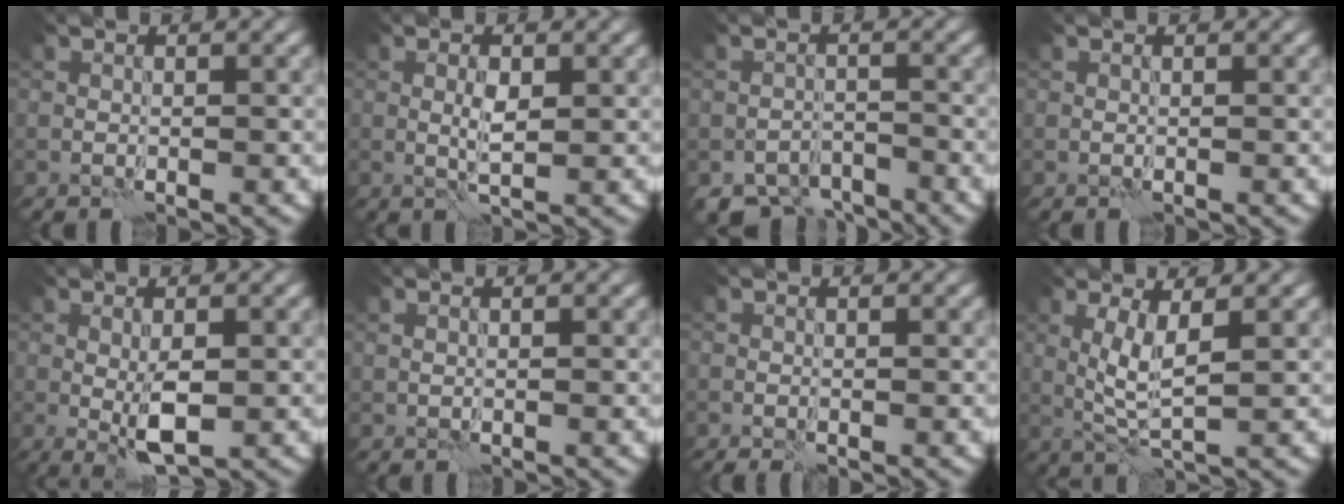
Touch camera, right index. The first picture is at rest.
{"total": 1.8, "force": [0.2, 0.4, 1.7], "torque": [-0.036, 0.002, 0.004]}
{"total": 4.6, "force": [-4.0, 1.9, 1.2], "torque": [-0.008, -0.008, -0.070]}
{"total": 0.0}
{"total": 3.3, "force": [-0.3, 1.1, 3.1], "torque": [-0.060, -0.005, -0.003]}
{"total": 0.0}
{"total": 0.9, "force": [-0.5, 0.1, 0.7], "torque": [-0.011, -0.003, -0.008]}
{"total": 3.1, "force": [0.4, 0.5, 3.1], "torque": [-0.064, -0.006, 0.013]}